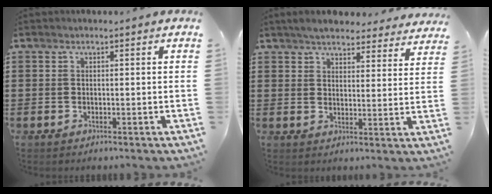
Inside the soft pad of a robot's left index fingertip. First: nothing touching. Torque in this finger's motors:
{"motor_torque": [2.14, 0.00, 0.67, 0.09]}